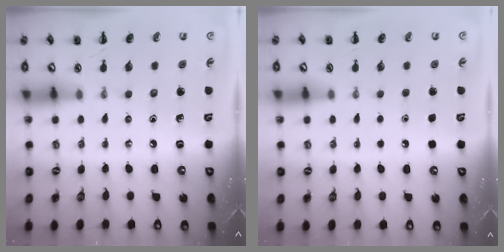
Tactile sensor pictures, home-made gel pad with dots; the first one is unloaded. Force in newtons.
{"total": 1.6, "press": 1.6, "slide": 0.1}